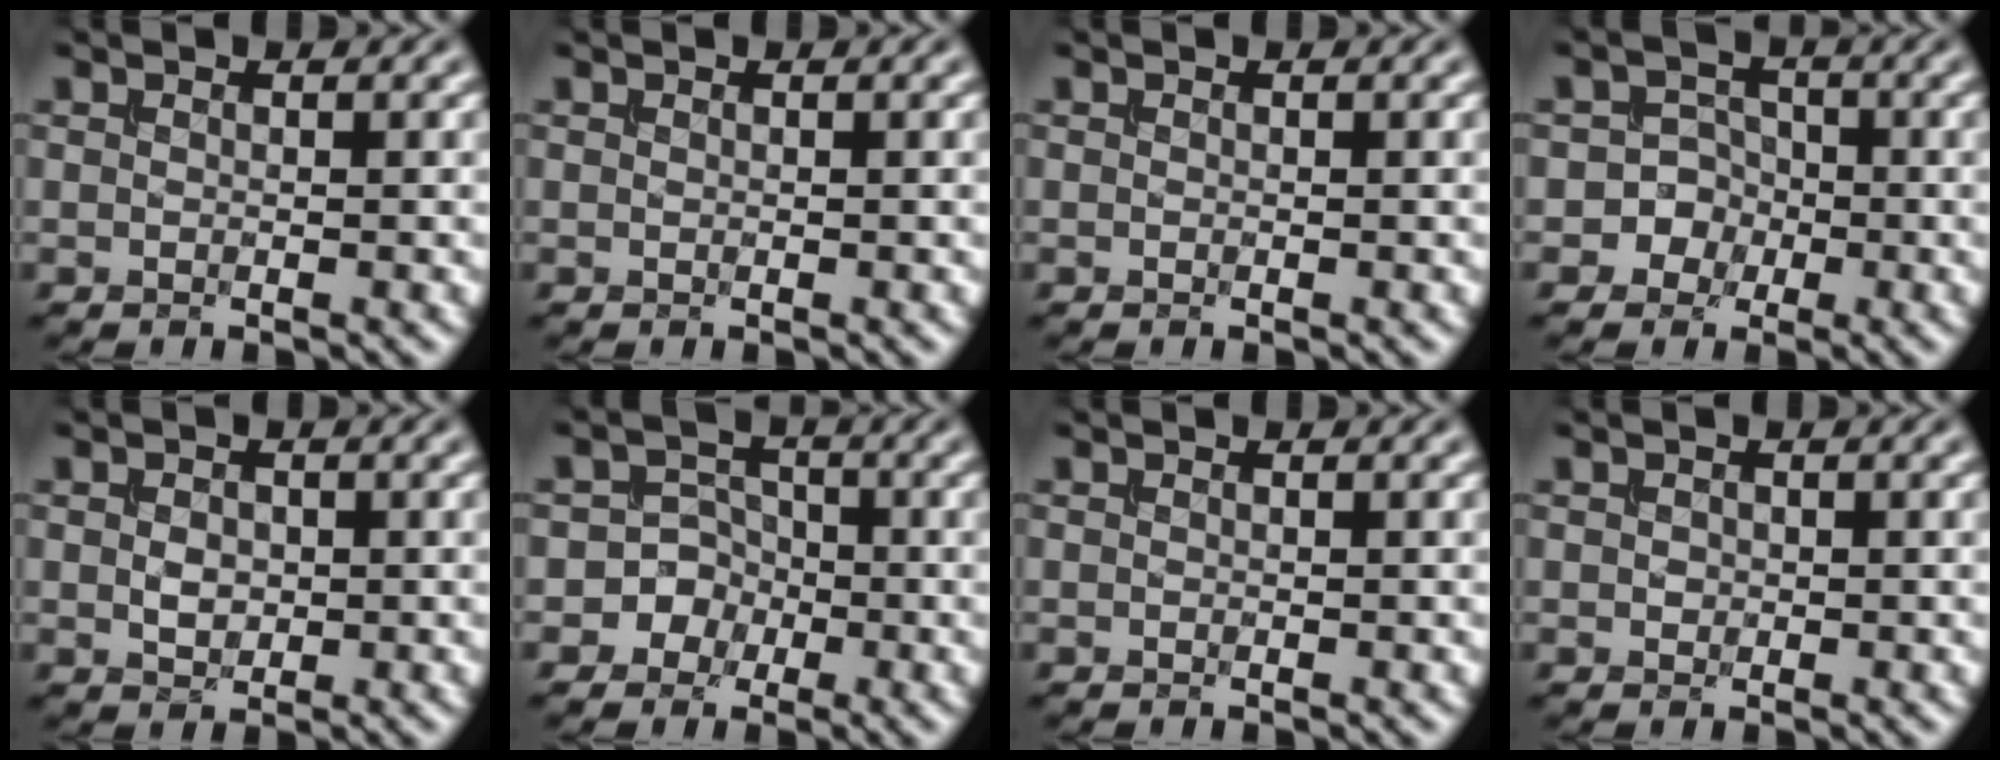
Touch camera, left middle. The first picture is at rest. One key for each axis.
{"total": 0.0}
{"total": 0.0}
{"total": 3.8, "fx": -1.5, "fy": 3.5, "fz": 0.2, "tx": 0.031, "ty": 0.011, "tz": -0.041}
{"total": 1.6, "fx": -0.1, "fy": 1.2, "fz": 1.0, "tx": -0.024, "ty": -0.001, "tz": -0.003}
{"total": 4.4, "fx": -1.8, "fy": 4.0, "fz": 0.3, "tx": 0.028, "ty": 0.012, "tz": -0.050}
{"total": 0.0}
{"total": 0.5, "fx": 0.0, "fy": 0.5, "fz": 0.2, "tx": -0.004, "ty": -0.001, "tz": -0.001}